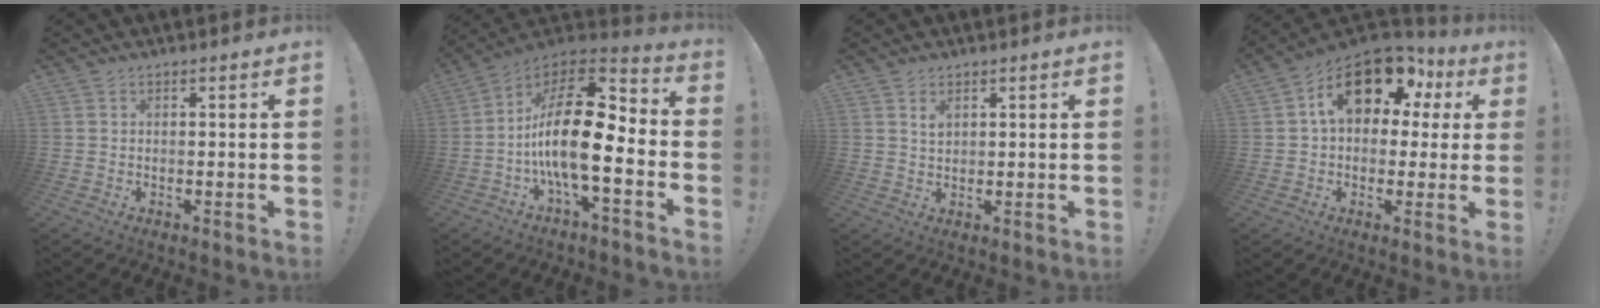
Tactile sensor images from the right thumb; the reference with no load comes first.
{"total": 20.6, "force": [-3.2, 8.1, 18.6], "torque": [-0.343, 0.019, -0.053]}
{"total": 2.0, "force": [1.3, 1.1, 1.1], "torque": [-0.008, -0.011, 0.021]}
{"total": 17.6, "force": [7.3, 10.4, 12.2], "torque": [-0.189, -0.021, 0.129]}